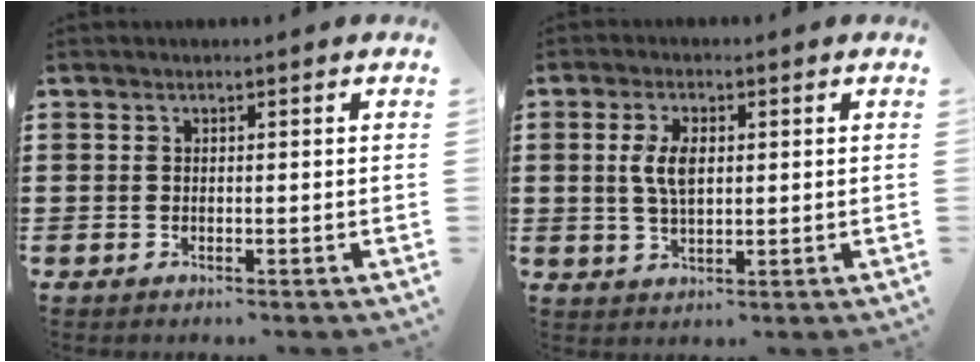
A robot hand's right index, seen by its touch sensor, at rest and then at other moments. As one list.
[{"total": 5.0, "force": [0.8, 2.2, 4.4], "torque": [-0.098, 0.007, 0.010]}]